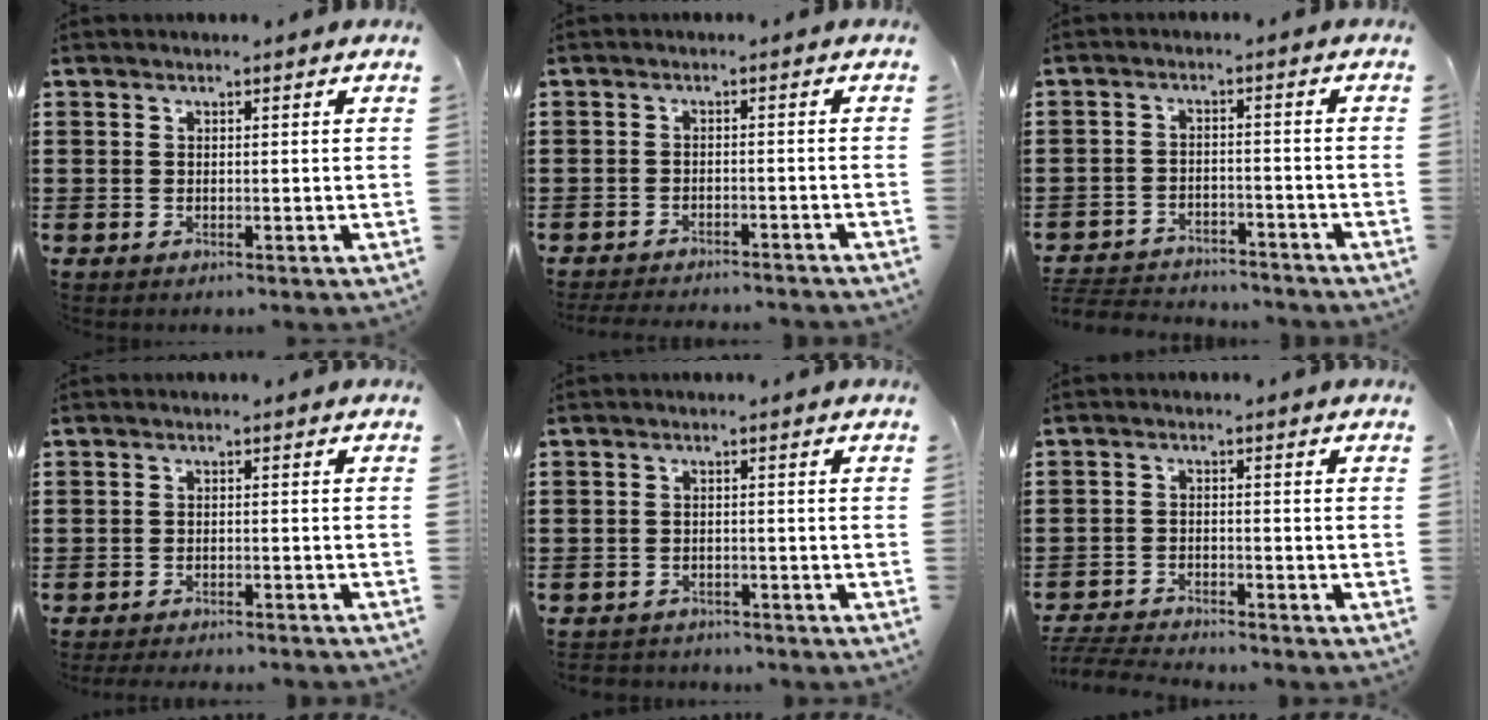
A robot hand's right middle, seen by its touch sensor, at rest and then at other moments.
{"total": 2.5, "force": [-2.5, 0.0, 0.2], "torque": [-0.007, -0.002, -0.052]}
{"total": 3.5, "force": [-3.4, 0.6, 0.1], "torque": [-0.007, 0.002, -0.074]}
{"total": 2.0, "force": [-2.0, -0.1, 0.2], "torque": [-0.006, -0.001, -0.041]}
{"total": 1.8, "force": [-1.7, 0.3, -0.2], "torque": [-0.003, -0.001, -0.040]}
{"total": 3.8, "force": [-3.8, 0.2, 0.4], "torque": [-0.022, -0.005, -0.084]}